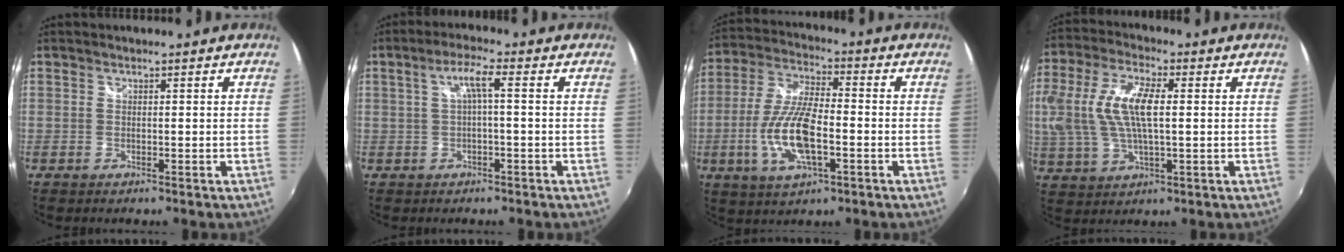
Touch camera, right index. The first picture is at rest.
{"total": 3.9, "force": [0.1, 0.3, 3.9], "torque": [-0.074, 0.008, 0.004]}
{"total": 13.7, "force": [-3.5, 4.8, 12.3], "torque": [-0.258, -0.005, -0.067]}
{"total": 14.6, "force": [1.5, 6.0, 13.2], "torque": [-0.267, 0.008, 0.029]}